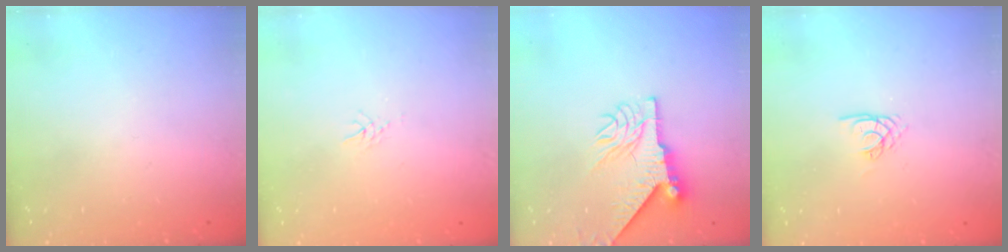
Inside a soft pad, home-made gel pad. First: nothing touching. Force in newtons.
{"total": 3.3, "press": 3.3, "slide": 0.4}
{"total": 10.0, "press": 9.8, "slide": 1.6}
{"total": 2.2, "press": 2.2, "slide": 0.2}